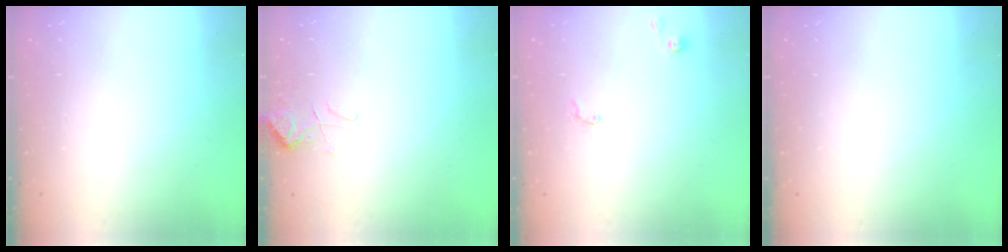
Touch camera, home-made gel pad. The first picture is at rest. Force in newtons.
{"total": 3.0, "press": 2.9, "slide": 0.6}
{"total": 1.9, "press": 1.9, "slide": 0.2}
{"total": 0.0}